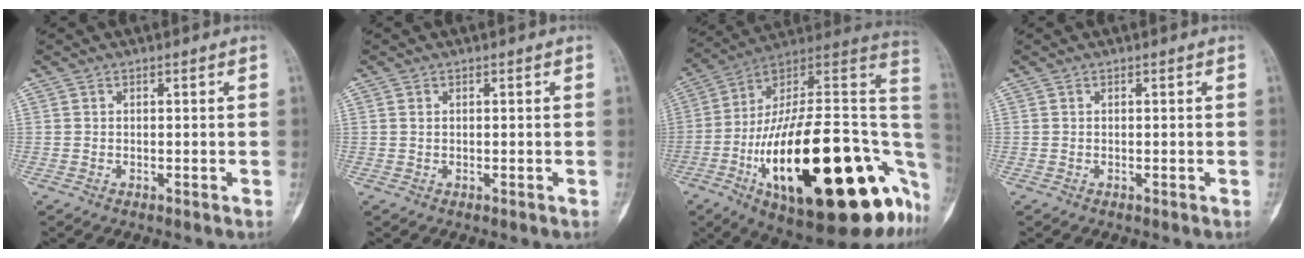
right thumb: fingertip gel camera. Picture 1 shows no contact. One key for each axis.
{"total": 0.6, "fx": 0.2, "fy": 0.5, "fz": 0.4, "tx": -0.005, "ty": 0.002, "tz": 0.003}
{"total": 39.5, "fx": -10.1, "fy": 14.9, "fz": 35.2, "tx": -0.463, "ty": 0.049, "tz": -0.154}
{"total": 0.0}